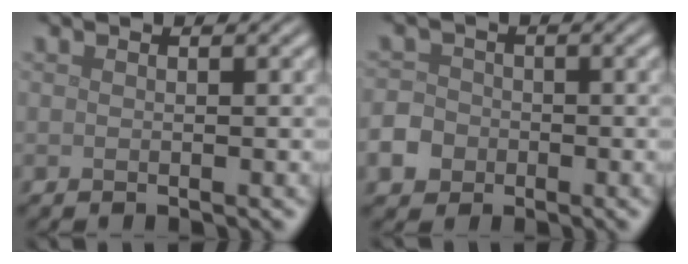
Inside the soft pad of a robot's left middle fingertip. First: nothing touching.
{"total": 3.5, "force": [-1.6, 3.0, 1.1], "torque": [-0.012, -0.007, -0.035]}